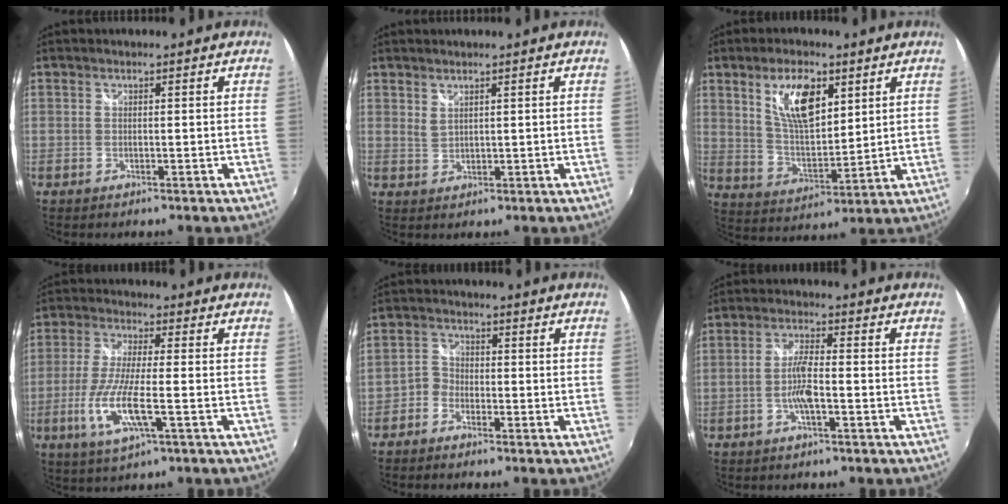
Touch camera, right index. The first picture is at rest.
{"total": 1.6, "force": [1.4, 0.4, 0.5], "torque": [-0.007, 0.000, 0.027]}
{"total": 11.5, "force": [5.5, 5.0, 8.8], "torque": [-0.155, 0.006, 0.109]}
{"total": 10.7, "force": [-3.4, 2.1, 9.9], "torque": [-0.207, -0.016, -0.066]}
{"total": 2.8, "force": [-2.0, 2.0, 0.5], "torque": [-0.010, 0.009, -0.046]}
{"total": 4.8, "force": [-1.7, 0.5, 4.4], "torque": [-0.089, 0.002, -0.032]}